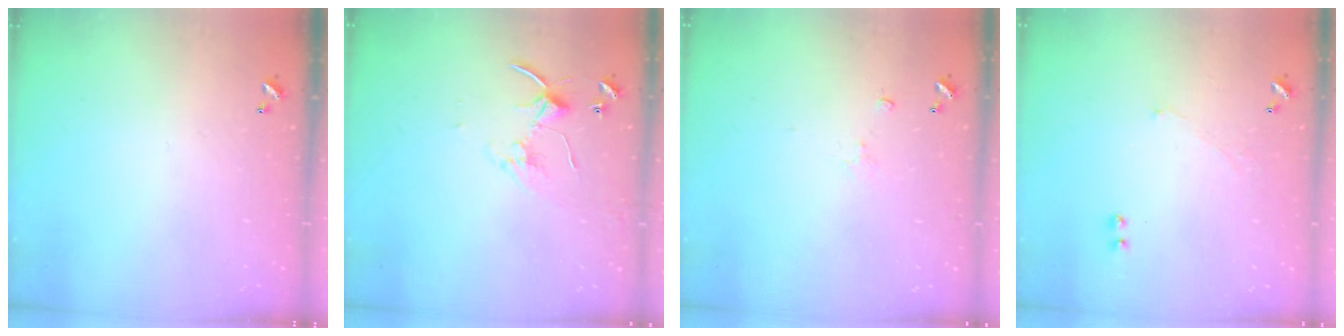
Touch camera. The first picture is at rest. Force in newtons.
{"total": 5.5, "press": 5.5, "slide": 0.3}
{"total": 1.1, "press": 0.9, "slide": 0.5}
{"total": 1.0, "press": 0.7, "slide": 0.6}